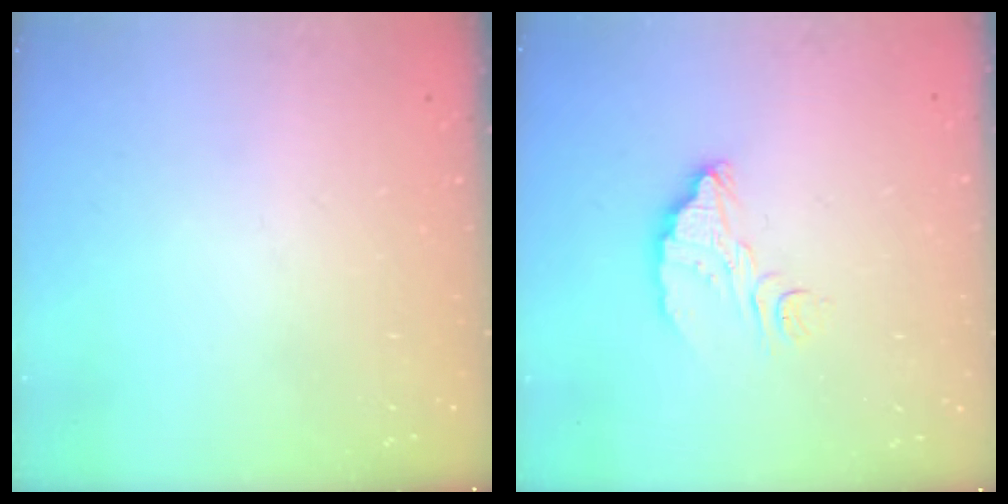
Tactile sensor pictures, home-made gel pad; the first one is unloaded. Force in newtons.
{"total": 7.2, "press": 7.2, "slide": 0.5}